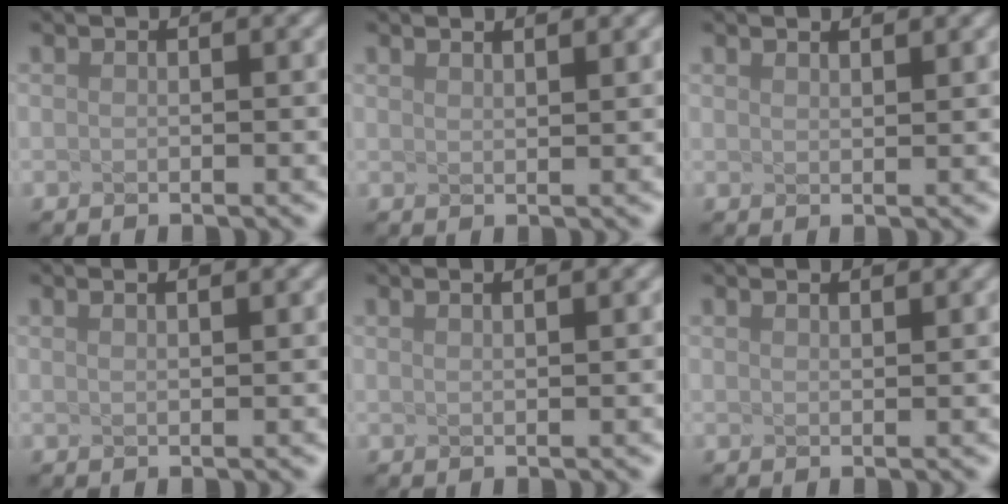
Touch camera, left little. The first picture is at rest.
{"total": 1.7, "force": [1.4, 0.4, 0.8], "torque": [-0.006, 0.021, 0.013]}
{"total": 1.4, "force": [1.3, 0.2, 0.5], "torque": [-0.002, 0.015, 0.014]}
{"total": 1.7, "force": [1.1, 0.6, 1.2], "torque": [-0.010, 0.023, 0.004]}
{"total": 1.8, "force": [1.1, 0.6, 1.3], "torque": [-0.013, 0.025, 0.006]}
{"total": 1.1, "force": [0.9, 0.2, 0.5], "torque": [-0.001, 0.013, 0.007]}